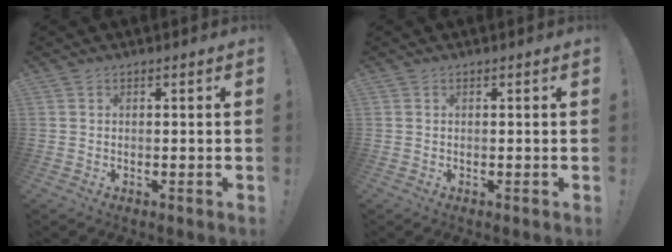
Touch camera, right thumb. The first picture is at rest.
{"total": 0.0}